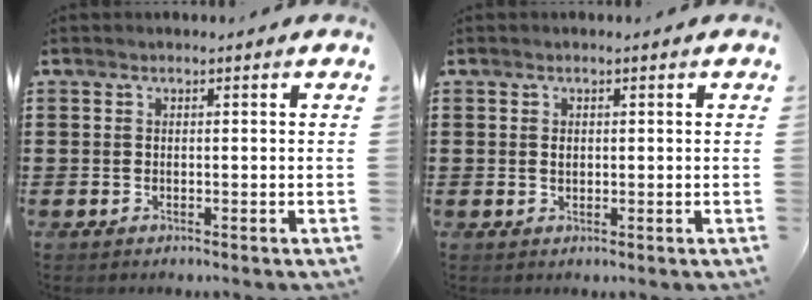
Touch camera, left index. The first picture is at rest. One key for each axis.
{"total": 0.8, "fx": 0.3, "fy": 0.5, "fz": 0.6, "tx": -0.015, "ty": 0.002, "tz": 0.005}